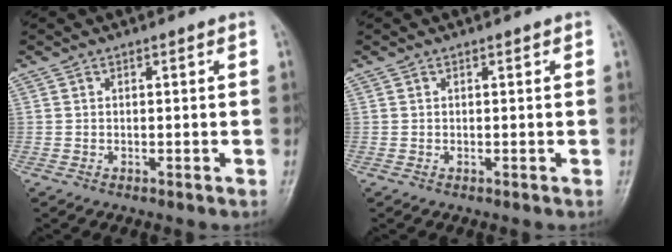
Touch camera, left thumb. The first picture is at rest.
{"total": 0.0}